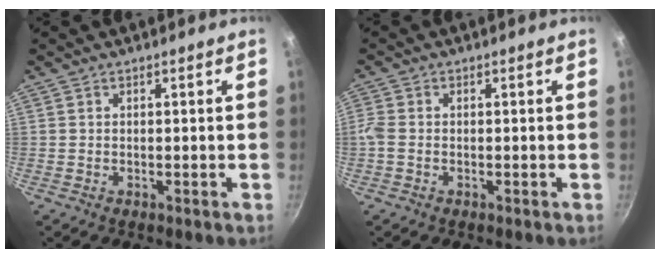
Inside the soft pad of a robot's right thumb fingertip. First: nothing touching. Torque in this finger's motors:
{"motor_torque": [-0.18, -0.39, 0.44, 0.16, -0.01]}